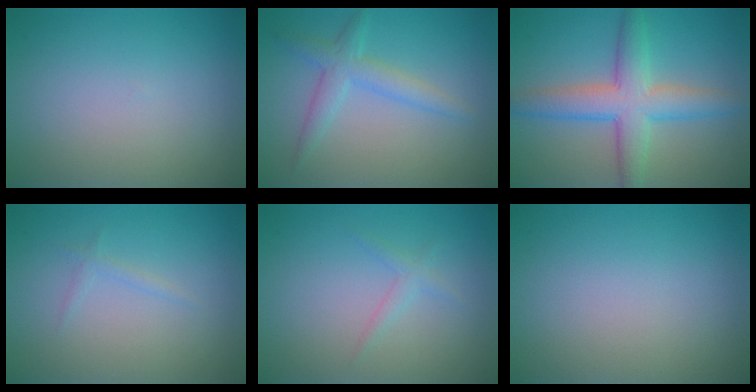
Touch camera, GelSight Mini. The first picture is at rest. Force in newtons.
{"total": 2.7, "press": 2.7, "slide": 0.0}
{"total": 5.8, "press": 5.8, "slide": 0.2}
{"total": 0.7, "press": 0.7, "slide": 0.1}
{"total": 1.1, "press": 1.1, "slide": 0.0}
{"total": 0.0}